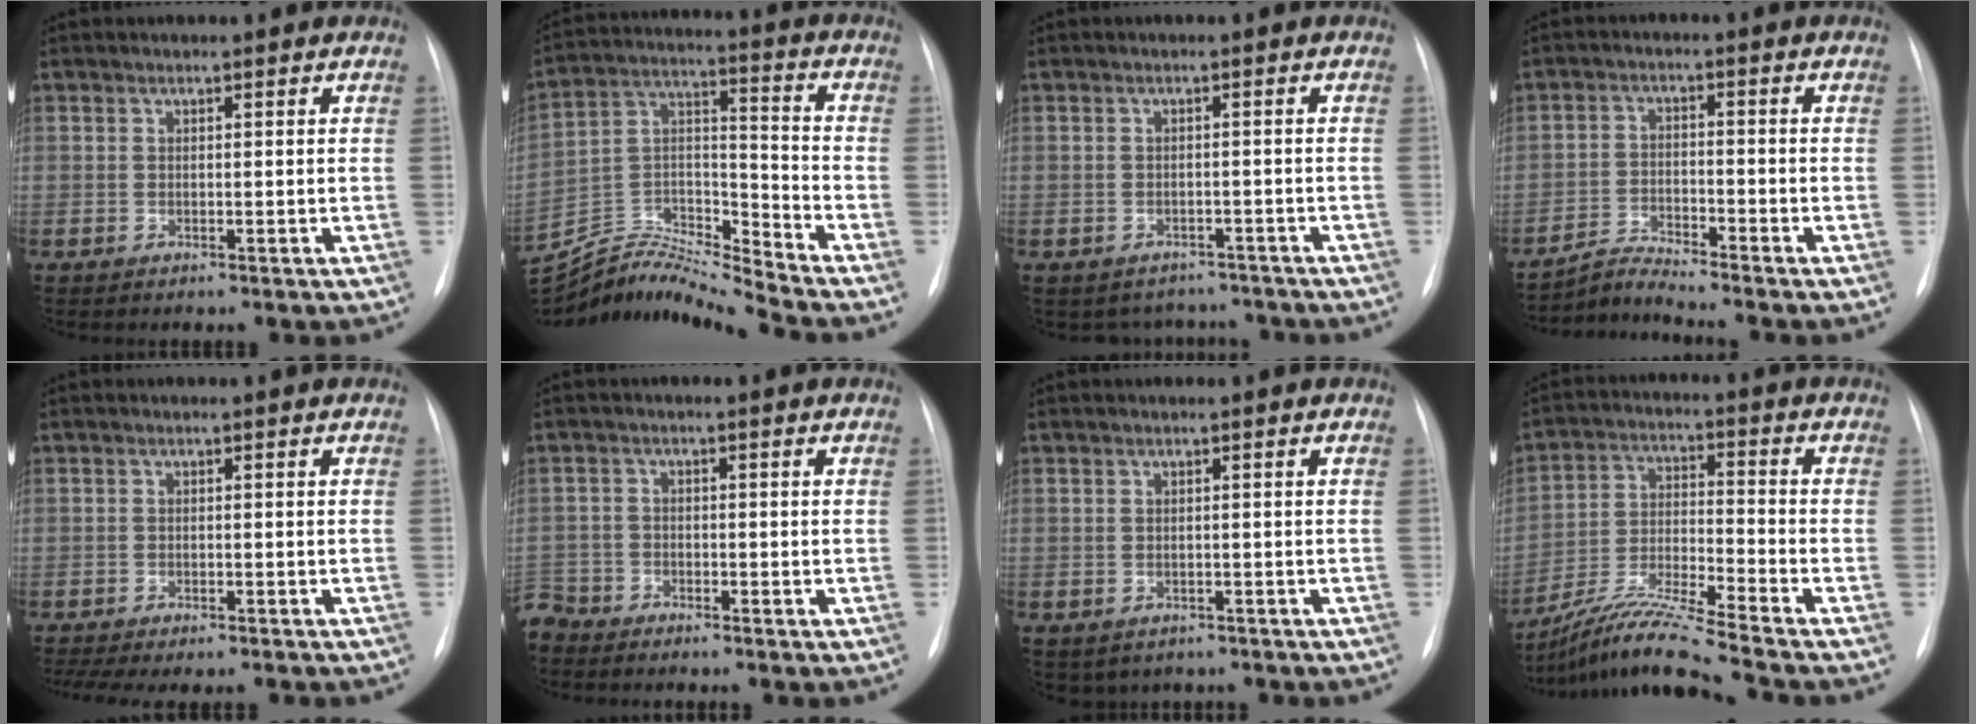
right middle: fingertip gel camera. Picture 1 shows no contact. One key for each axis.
{"total": 15.5, "fx": -15.2, "fy": -1.5, "fz": 2.3, "tx": -0.043, "ty": 0.033, "tz": -0.285}
{"total": 5.4, "fx": -4.8, "fy": 2.6, "fz": -0.3, "tx": 0.013, "ty": 0.019, "tz": -0.054}
{"total": 4.6, "fx": -4.3, "fy": -1.6, "fz": -0.5, "tx": -0.006, "ty": -0.019, "tz": -0.078}
{"total": 10.2, "fx": -8.9, "fy": 1.9, "fz": 4.5, "tx": -0.065, "ty": -0.002, "tz": -0.118}
{"total": 4.8, "fx": -4.5, "fy": 1.5, "fz": -0.2, "tx": 0.008, "ty": -0.009, "tz": -0.091}
{"total": 4.6, "fx": -3.5, "fy": 2.8, "fz": 0.7, "tx": -0.002, "ty": 0.013, "tz": -0.039}
{"total": 12.9, "fx": -11.3, "fy": -1.9, "fz": 5.9, "tx": -0.116, "ty": -0.015, "tz": -0.209}